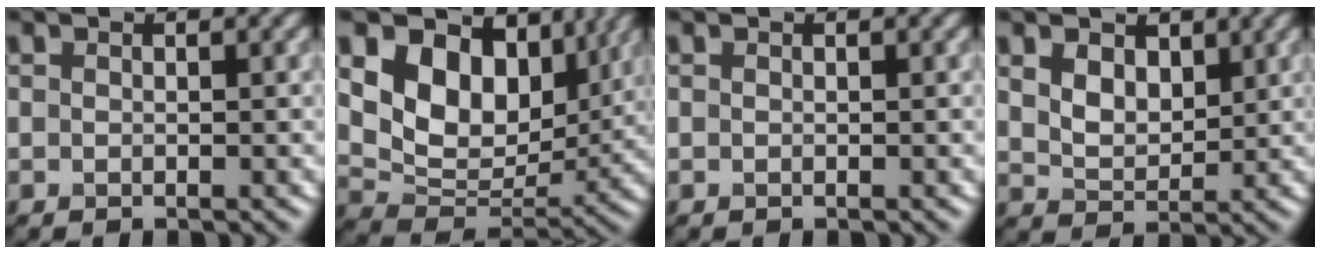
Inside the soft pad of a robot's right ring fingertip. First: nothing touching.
{"total": 10.6, "force": [4.1, 7.3, 6.6], "torque": [-0.126, -0.012, 0.077]}
{"total": 0.0}
{"total": 3.3, "force": [1.6, 2.1, 1.9], "torque": [-0.045, -0.004, 0.026]}